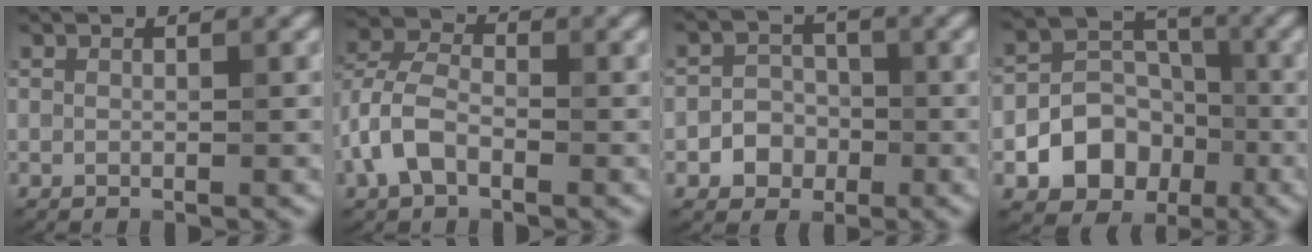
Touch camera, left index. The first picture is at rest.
{"total": 4.4, "force": [-2.0, 2.4, 3.1], "torque": [-0.072, 0.016, -0.048]}
{"total": 3.3, "force": [-1.2, 2.9, 1.0], "torque": [0.013, 0.009, -0.039]}
{"total": 7.1, "force": [-2.7, 5.7, 3.3], "torque": [-0.028, 0.003, -0.065]}